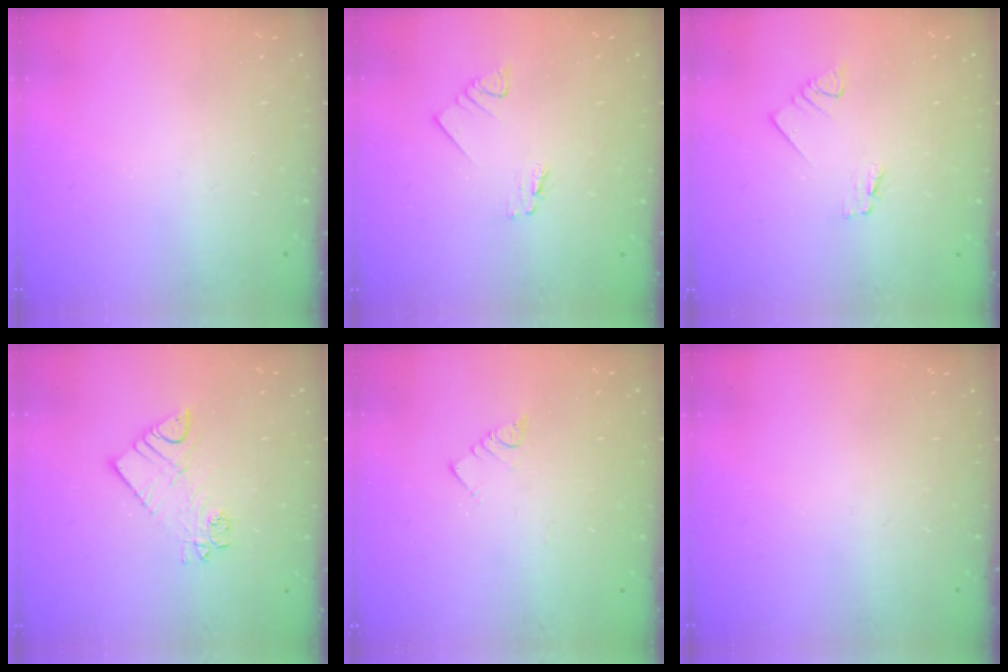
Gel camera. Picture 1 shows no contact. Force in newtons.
{"total": 1.2, "press": 1.2, "slide": 0.1}
{"total": 1.6, "press": 1.6, "slide": 0.1}
{"total": 9.3, "press": 9.3, "slide": 0.7}
{"total": 3.2, "press": 3.2, "slide": 0.2}
{"total": 0.0}